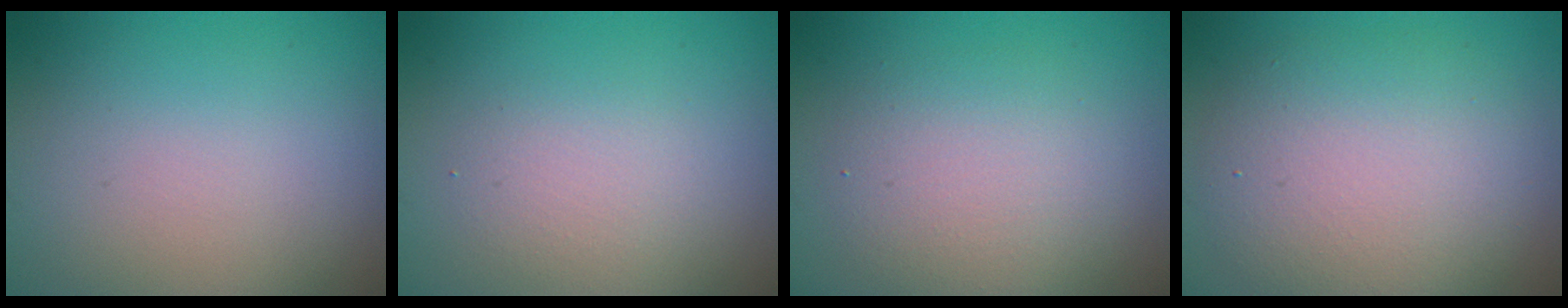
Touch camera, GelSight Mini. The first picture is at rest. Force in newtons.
{"total": 2.2, "press": 2.2, "slide": 0.1}
{"total": 4.1, "press": 4.1, "slide": 0.3}
{"total": 7.0, "press": 7.0, "slide": 0.6}